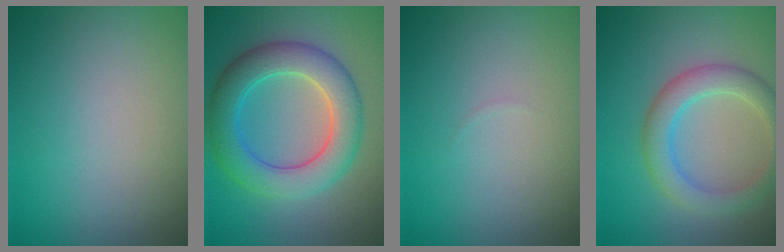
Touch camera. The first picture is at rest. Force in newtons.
{"total": 6.6, "press": 6.6, "slide": 0.2}
{"total": 0.0}
{"total": 3.8, "press": 3.8, "slide": 0.2}